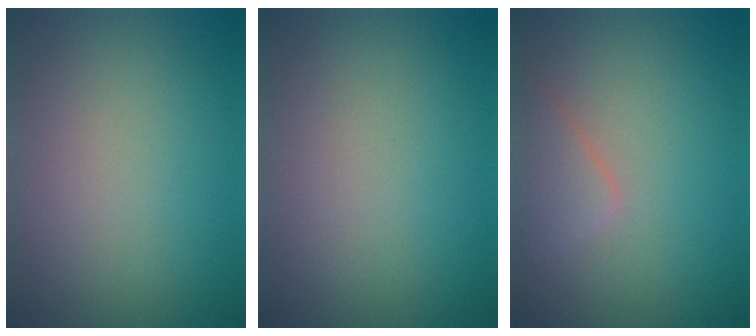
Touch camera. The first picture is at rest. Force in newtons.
{"total": 0.0}
{"total": 2.3, "press": 2.3, "slide": 0.1}